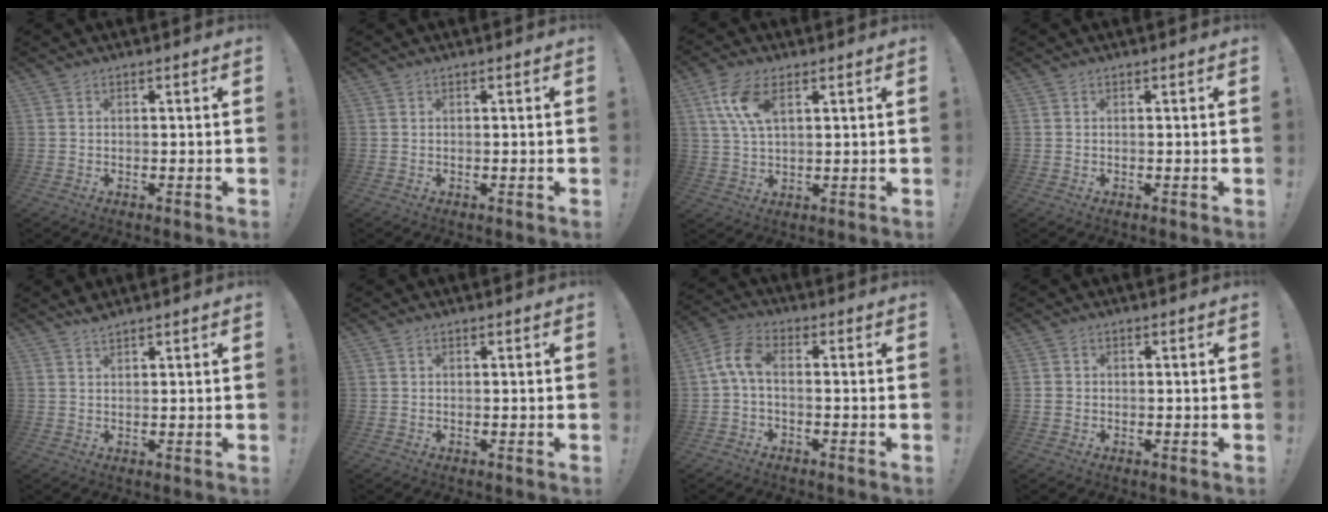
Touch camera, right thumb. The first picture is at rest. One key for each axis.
{"total": 0.0}
{"total": 9.4, "fx": 3.8, "fy": 4.4, "fz": 7.4, "tx": -0.150, "ty": -0.004, "tz": 0.071}
{"total": 0.0}
{"total": 2.0, "fx": 1.8, "fy": 0.3, "fz": 0.7, "tx": -0.008, "ty": -0.011, "tz": 0.032}
{"total": 0.0}
{"total": 6.4, "fx": -0.2, "fy": 3.2, "fz": 5.6, "tx": -0.117, "ty": 0.007, "tz": 0.000}
{"total": 1.5, "fx": -0.4, "fy": 1.3, "fz": 0.3, "tx": -0.005, "ty": 0.005, "tz": -0.008}